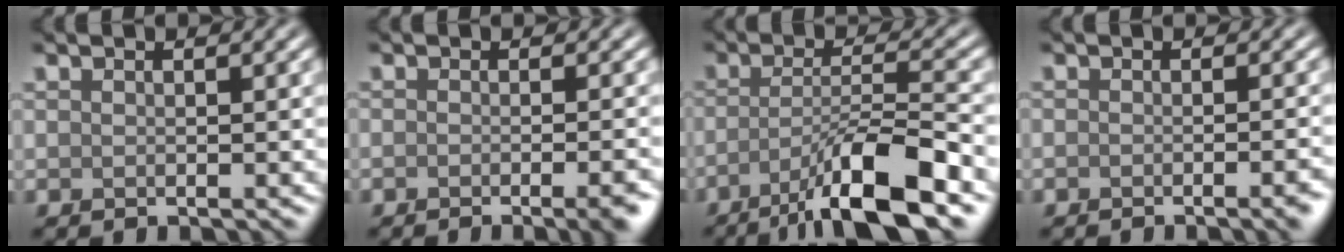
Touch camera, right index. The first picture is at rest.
{"total": 4.1, "force": [-2.4, 1.1, 3.1], "torque": [-0.017, 0.002, -0.027]}
{"total": 8.6, "force": [-5.3, 1.3, 6.7], "torque": [-0.104, 0.006, -0.098]}
{"total": 2.4, "force": [-1.7, 0.3, 1.7], "torque": [-0.017, -0.001, -0.025]}